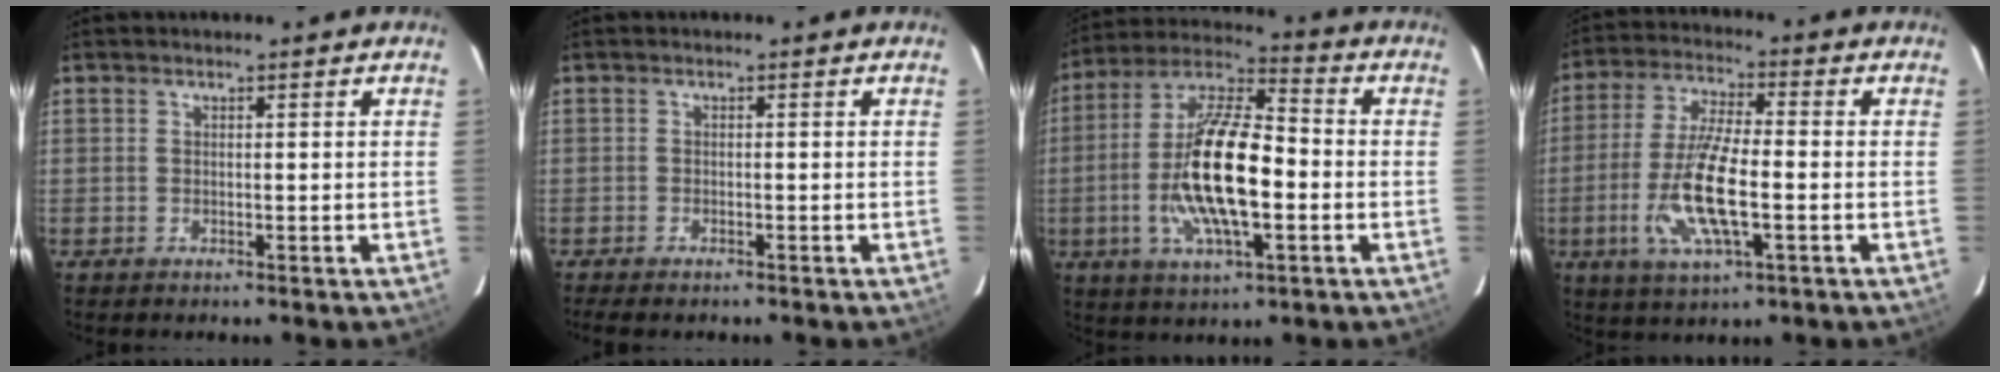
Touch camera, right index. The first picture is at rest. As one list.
[{"total": 2.6, "force": [-2.4, 0.2, 0.8], "torque": [-0.026, -0.018, -0.041]}, {"total": 17.6, "force": [-3.1, 5.5, 16.4], "torque": [-0.325, -0.001, -0.064]}, {"total": 13.0, "force": [-3.1, 3.3, 12.1], "torque": [-0.248, -0.009, -0.060]}]